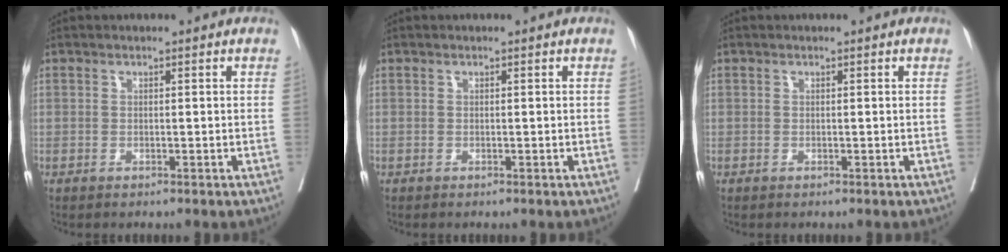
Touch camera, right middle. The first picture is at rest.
{"total": 0.0}
{"total": 0.0}